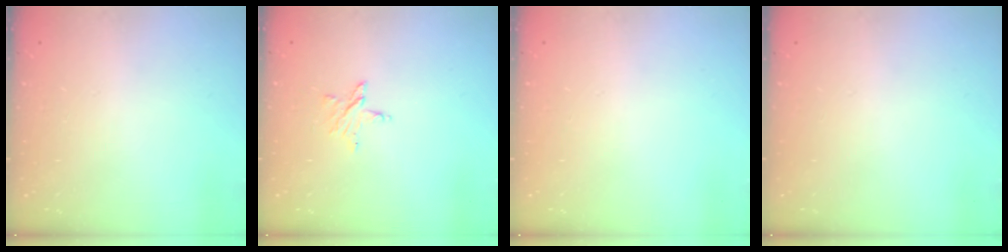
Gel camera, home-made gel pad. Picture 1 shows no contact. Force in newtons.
{"total": 3.3, "press": 3.3, "slide": 0.3}
{"total": 0.0}
{"total": 0.0}